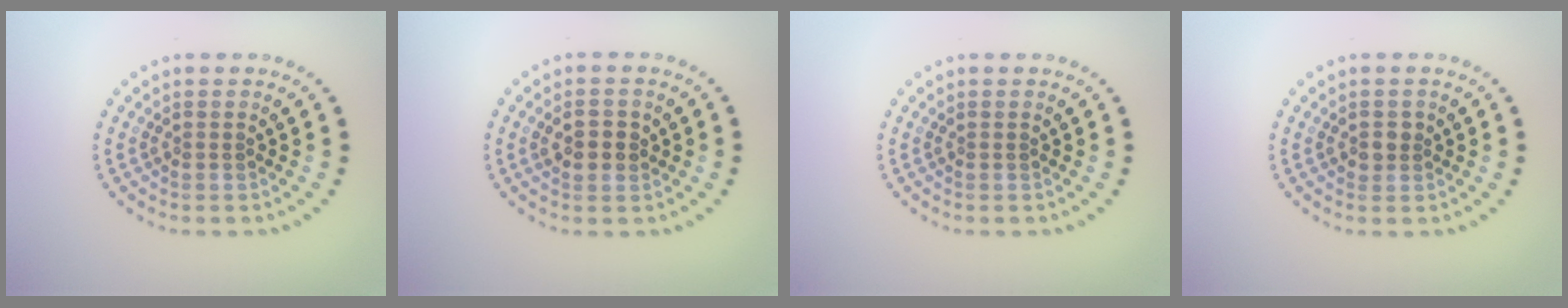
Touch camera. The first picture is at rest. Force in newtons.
{"total": 2.0, "press": 2.0, "slide": 0.2}
{"total": 0.0}
{"total": 1.3, "press": 1.3, "slide": 0.4}